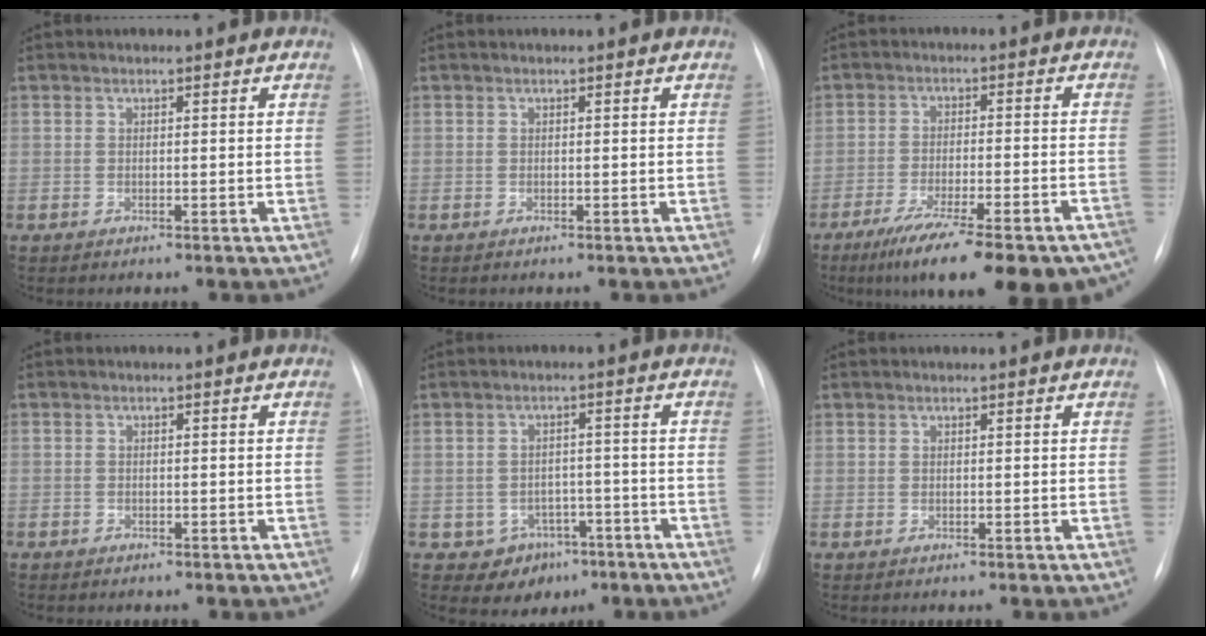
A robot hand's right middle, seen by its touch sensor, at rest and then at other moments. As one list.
[{"total": 0.0}, {"total": 21.3, "force": [-16.7, 3.9, 12.6], "torque": [-0.135, -0.016, -0.232]}, {"total": 1.1, "force": [-0.9, 0.7, 0.3], "torque": [-0.006, 0.003, -0.011]}, {"total": 6.3, "force": [-3.5, 5.0, 1.4], "torque": [-0.009, 0.017, -0.036]}, {"total": 0.0}]